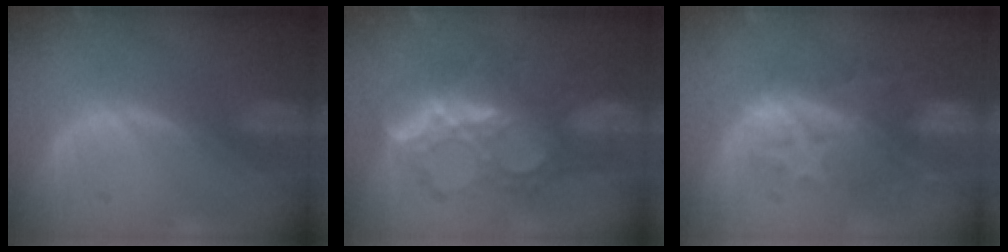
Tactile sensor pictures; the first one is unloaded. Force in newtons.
{"total": 8.9, "press": 8.5, "slide": 2.8}
{"total": 10.1, "press": 8.7, "slide": 5.1}